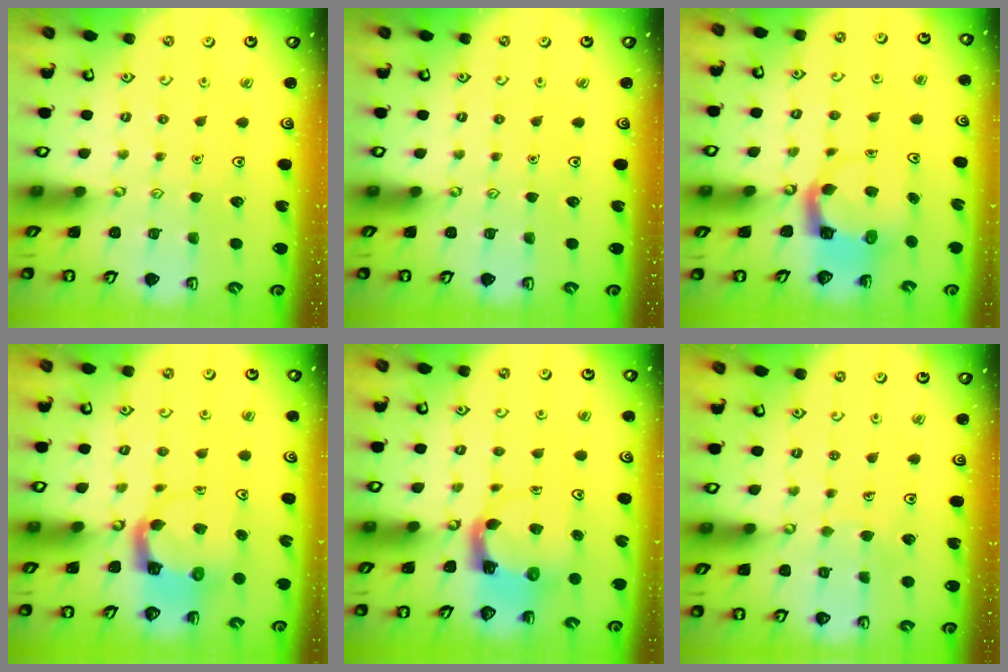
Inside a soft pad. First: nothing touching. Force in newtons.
{"total": 0.0}
{"total": 3.9, "press": 3.9, "slide": 0.3}
{"total": 3.8, "press": 3.7, "slide": 0.6}
{"total": 4.8, "press": 4.7, "slide": 1.0}
{"total": 3.5, "press": 3.5, "slide": 0.2}